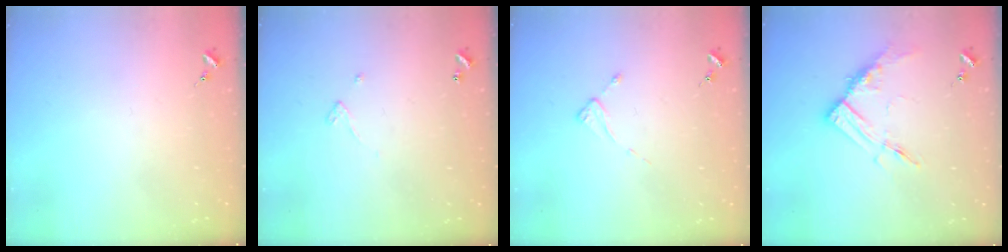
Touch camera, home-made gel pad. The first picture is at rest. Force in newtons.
{"total": 2.6, "press": 2.6, "slide": 0.2}
{"total": 2.4, "press": 2.4, "slide": 0.3}
{"total": 11.9, "press": 11.9, "slide": 0.6}